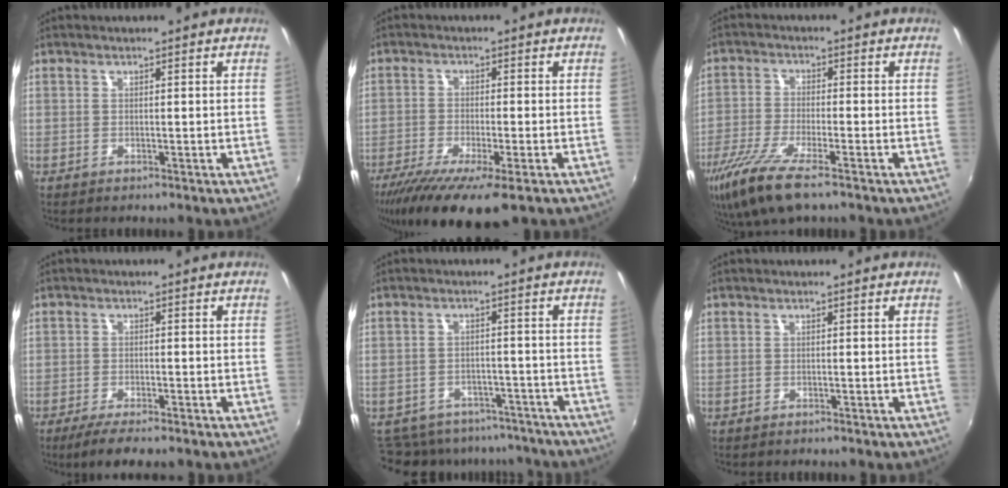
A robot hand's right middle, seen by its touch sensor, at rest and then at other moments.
{"total": 12.7, "force": [-8.5, 2.4, 9.2], "torque": [-0.183, -0.050, -0.142]}
{"total": 10.6, "force": [-7.1, 2.1, 7.5], "torque": [-0.174, -0.035, -0.139]}
{"total": 4.9, "force": [-3.8, 0.8, 2.9], "torque": [-0.073, -0.015, -0.069]}
{"total": 15.4, "force": [-13.0, 6.9, 4.4], "torque": [-0.110, 0.007, -0.171]}
{"total": 0.6, "force": [-0.5, 0.2, 0.1], "torque": [-0.004, -0.002, -0.009]}